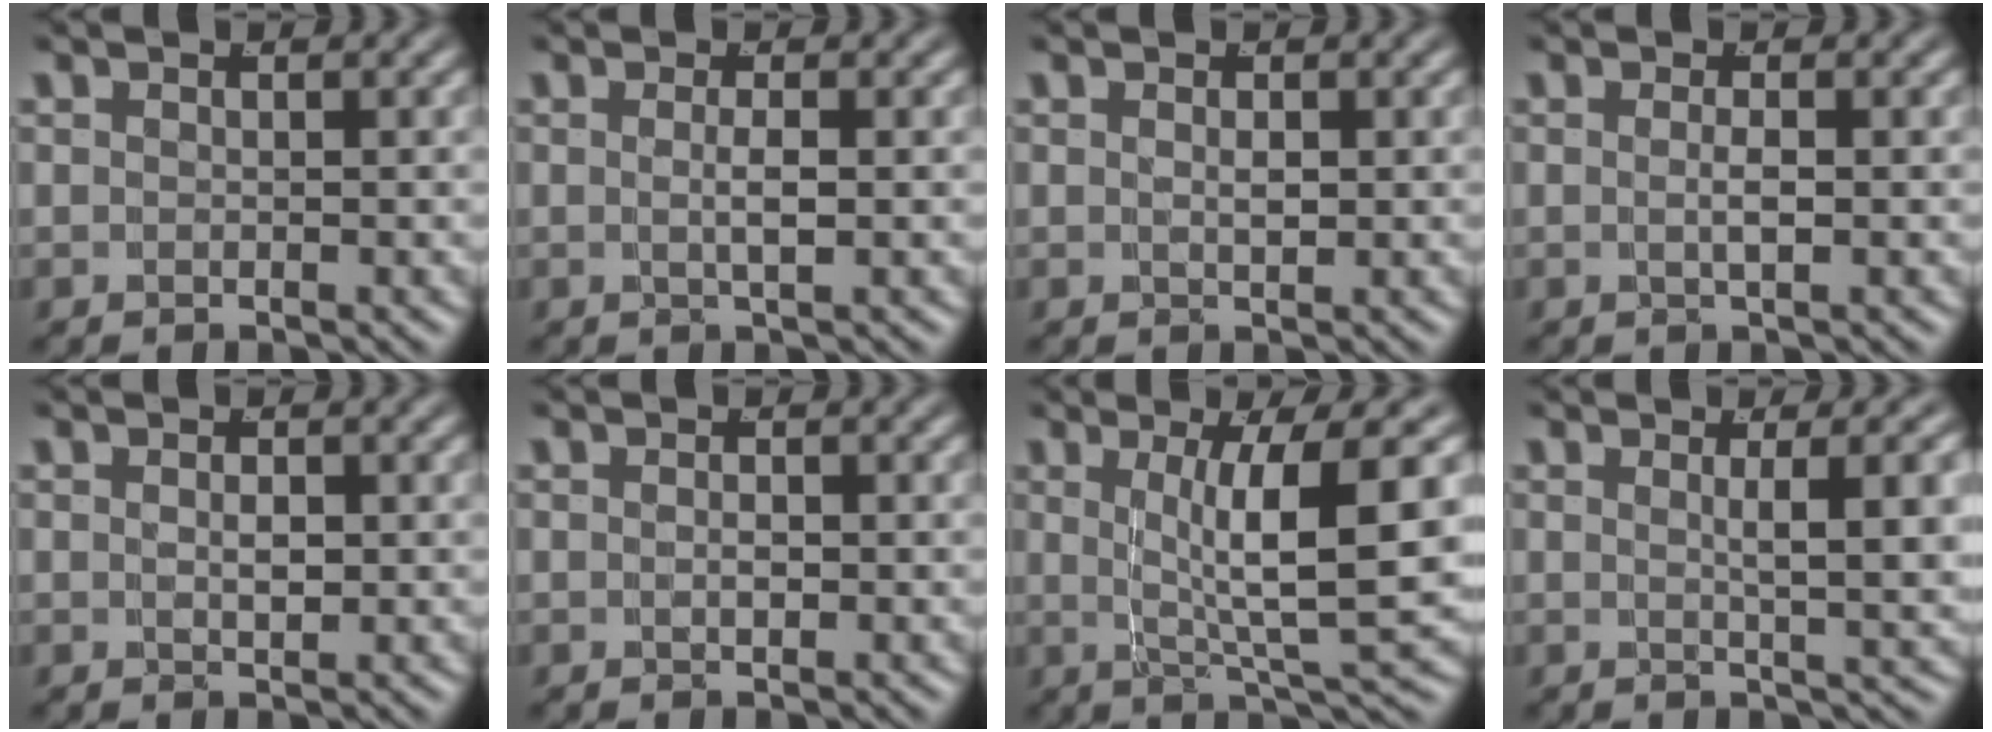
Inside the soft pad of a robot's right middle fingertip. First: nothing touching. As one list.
[{"total": 1.4, "force": [-0.1, -0.5, 1.3], "torque": [-0.026, -0.008, 0.002]}, {"total": 0.8, "force": [0.1, -0.2, 0.8], "torque": [-0.013, -0.010, 0.012]}, {"total": 1.2, "force": [-0.2, -0.4, 1.1], "torque": [-0.022, -0.006, -0.002]}, {"total": 1.0, "force": [0.1, 0.2, 1.0], "torque": [-0.017, -0.013, 0.011]}, {"total": 0.5, "force": [-0.2, 0.0, 0.5], "torque": [-0.013, -0.009, 0.003]}, {"total": 8.0, "force": [1.2, 1.1, 7.8], "torque": [-0.111, -0.010, 0.029]}, {"total": 4.1, "force": [1.2, -0.3, 3.9], "torque": [-0.047, 0.000, 0.021]}]